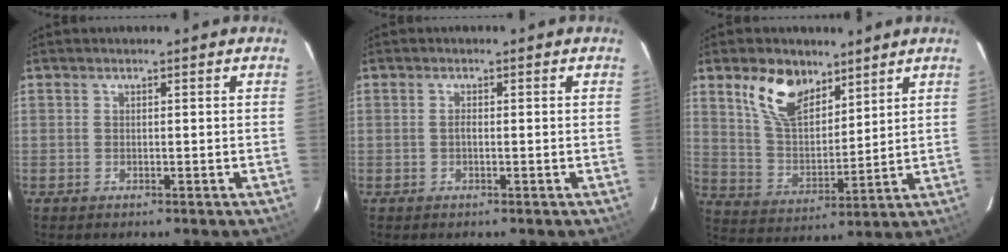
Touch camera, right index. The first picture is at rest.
{"total": 0.7, "force": [-0.1, 0.3, 0.6], "torque": [-0.012, 0.003, -0.004]}
{"total": 12.3, "force": [7.8, 6.3, 7.1], "torque": [-0.136, 0.011, 0.155]}